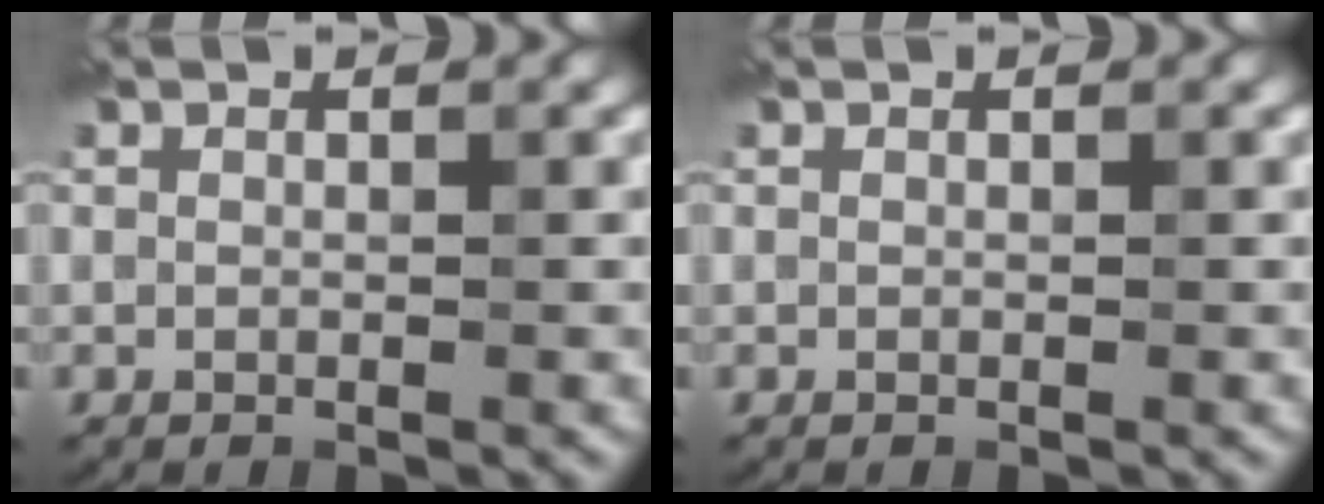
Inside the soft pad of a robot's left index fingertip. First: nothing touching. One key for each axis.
{"total": 0.0}